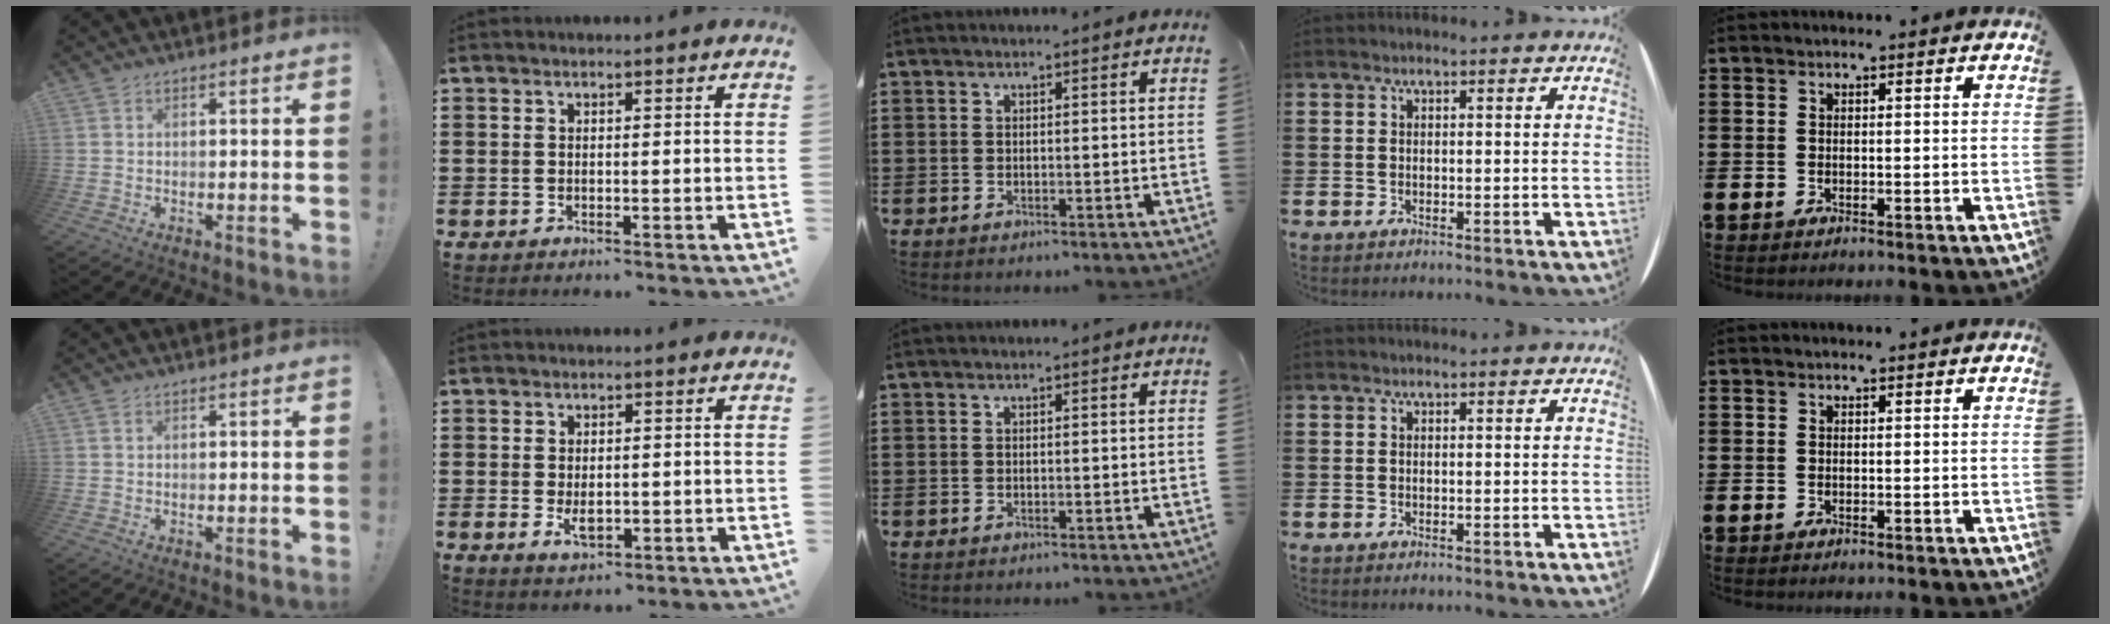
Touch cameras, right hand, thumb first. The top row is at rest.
{"index": {"total": 2.8, "force": [-0.4, 1.3, 2.5], "torque": [-0.039, -0.005, -0.009]}}